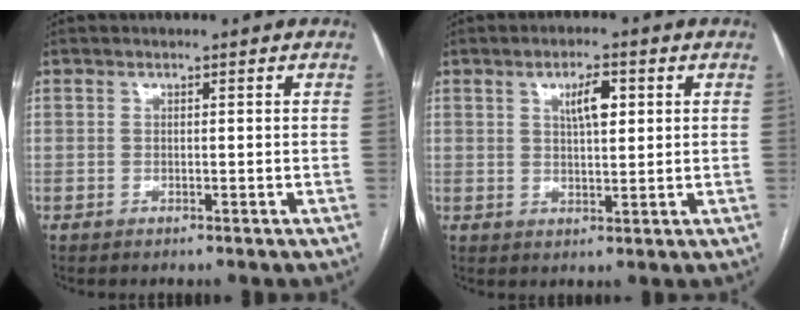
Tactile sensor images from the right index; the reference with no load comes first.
{"total": 4.5, "force": [1.6, 1.3, 4.0], "torque": [-0.068, 0.006, 0.028]}